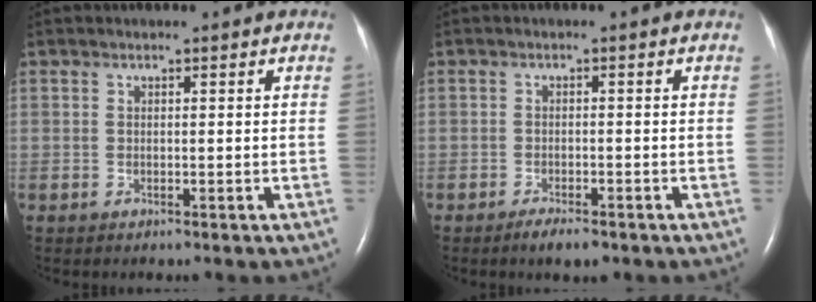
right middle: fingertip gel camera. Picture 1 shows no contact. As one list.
[{"total": 2.9, "force": [-2.1, 0.7, 1.9], "torque": [-0.037, -0.004, -0.031]}]